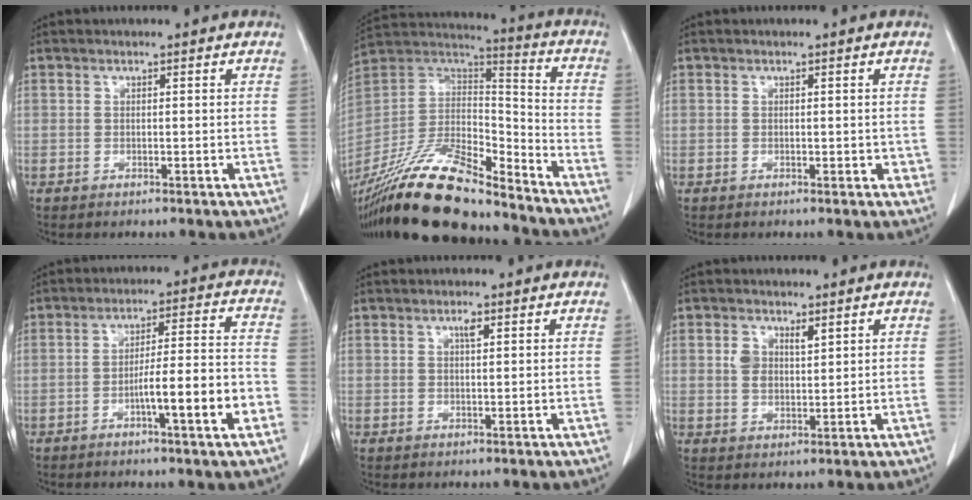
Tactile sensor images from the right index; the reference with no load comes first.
{"total": 22.9, "force": [-18.5, 6.2, 11.9], "torque": [-0.254, -0.007, -0.342]}
{"total": 1.6, "force": [0.0, 1.1, 1.2], "torque": [-0.010, 0.002, 0.001]}
{"total": 10.5, "force": [-3.9, 0.6, 9.8], "torque": [-0.149, 0.011, -0.058]}
{"total": 1.4, "force": [0.7, 0.0, 1.2], "torque": [-0.023, 0.000, 0.012]}
{"total": 3.8, "force": [1.7, 2.2, 2.6], "torque": [-0.050, 0.005, 0.035]}